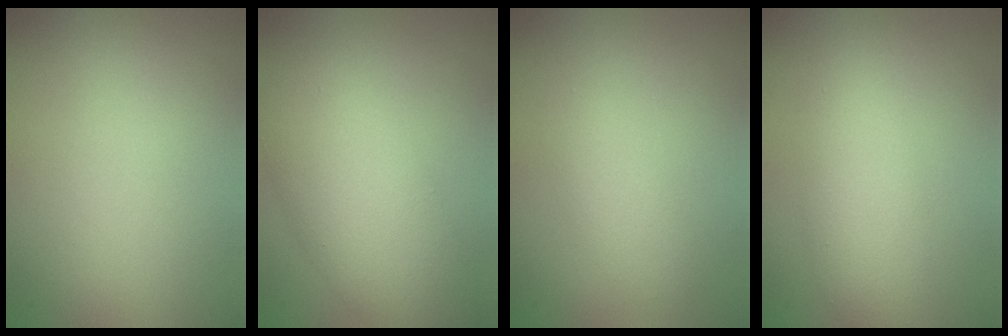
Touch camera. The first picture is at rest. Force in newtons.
{"total": 7.0, "press": 7.0, "slide": 0.3}
{"total": 2.2, "press": 2.2, "slide": 0.0}
{"total": 3.9, "press": 3.9, "slide": 0.3}